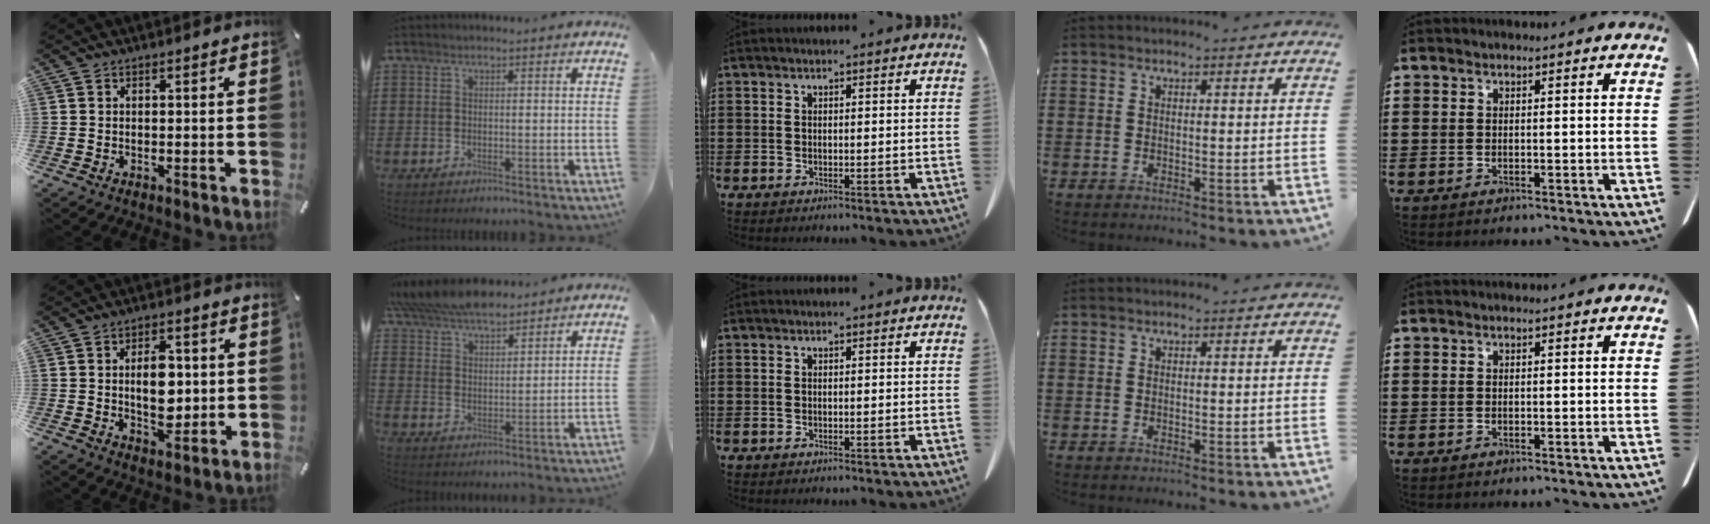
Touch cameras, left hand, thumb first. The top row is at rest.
{"thumb": {"total": 9.4, "force": [0.8, 5.8, 7.3], "torque": [-0.114, -0.003, 0.007]}, "index": {"total": 6.9, "force": [6.5, 1.2, 2.0], "torque": [-0.063, -0.017, 0.121]}}